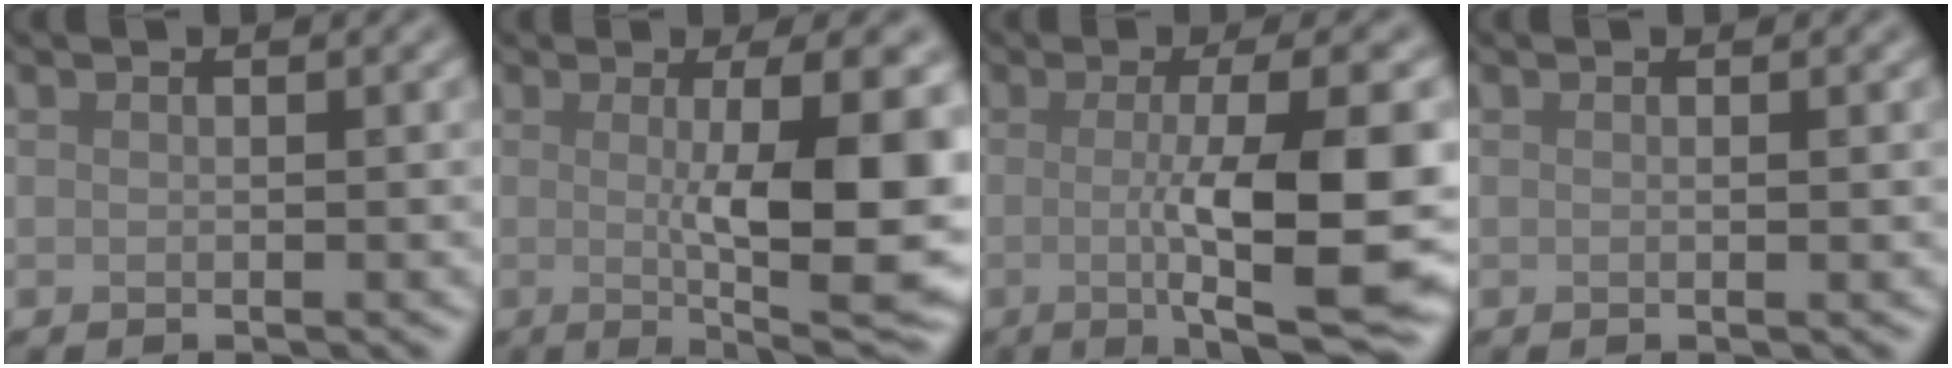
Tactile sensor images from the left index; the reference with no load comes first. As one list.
[{"total": 11.5, "force": [0.0, 2.5, 11.2], "torque": [-0.133, -0.008, 0.001]}, {"total": 11.7, "force": [-0.9, 2.6, 11.4], "torque": [-0.141, -0.014, -0.017]}, {"total": 0.7, "force": [0.0, 0.2, 0.7], "torque": [-0.007, 0.000, -0.002]}]